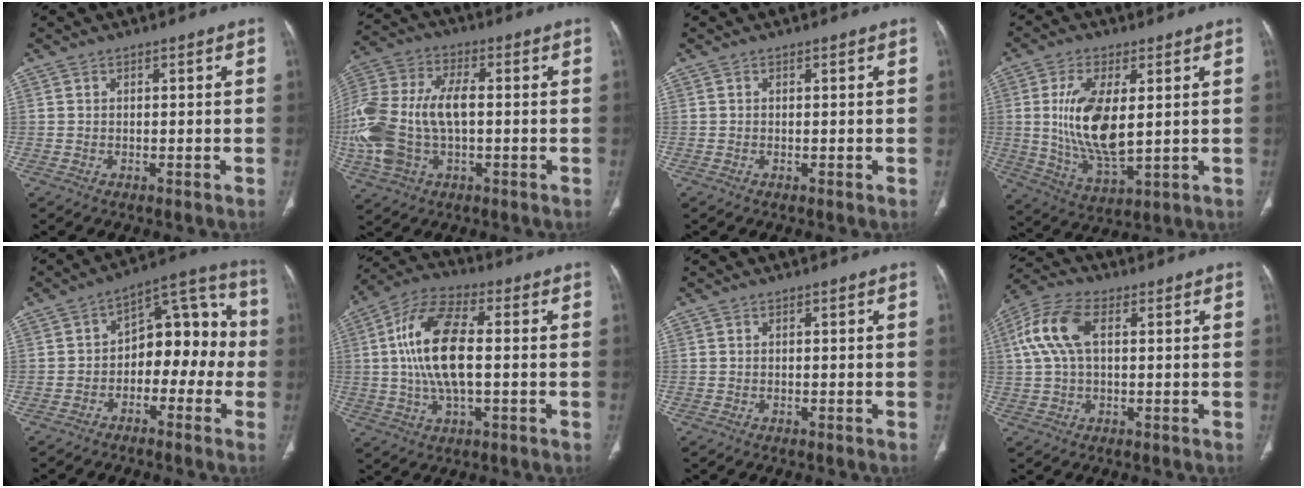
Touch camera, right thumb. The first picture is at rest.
{"total": 19.9, "force": [-1.3, 11.5, 16.2], "torque": [-0.388, 0.014, -0.021]}
{"total": 0.0}
{"total": 13.6, "force": [1.7, 6.0, 12.1], "torque": [-0.236, -0.024, 0.042]}
{"total": 13.8, "force": [-2.3, 8.7, 10.5], "torque": [-0.092, 0.058, -0.046]}
{"total": 15.2, "force": [0.6, 6.4, 13.8], "torque": [-0.283, 0.019, 0.007]}
{"total": 0.0}
{"total": 10.1, "force": [2.2, 5.5, 8.2], "torque": [-0.188, 0.028, 0.039]}